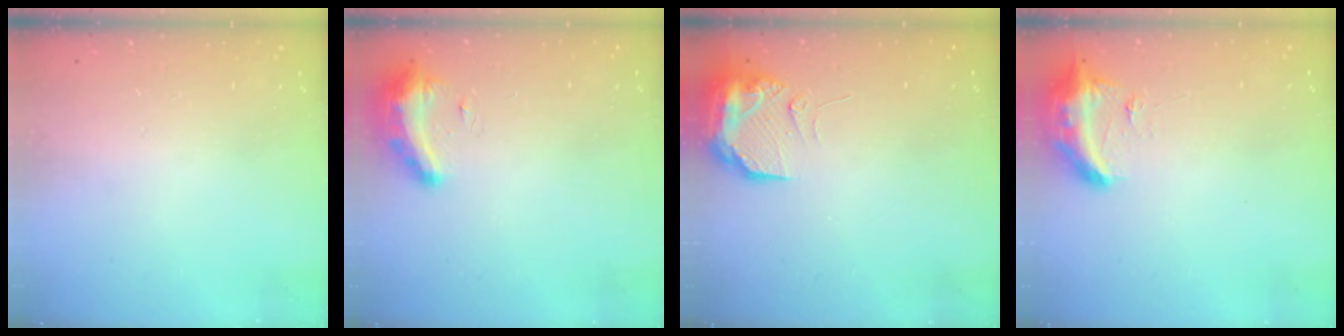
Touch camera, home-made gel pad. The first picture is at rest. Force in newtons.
{"total": 19.6, "press": 13.3, "slide": 14.5}
{"total": 10.3, "press": 10.2, "slide": 1.4}
{"total": 9.6, "press": 9.4, "slide": 1.9}